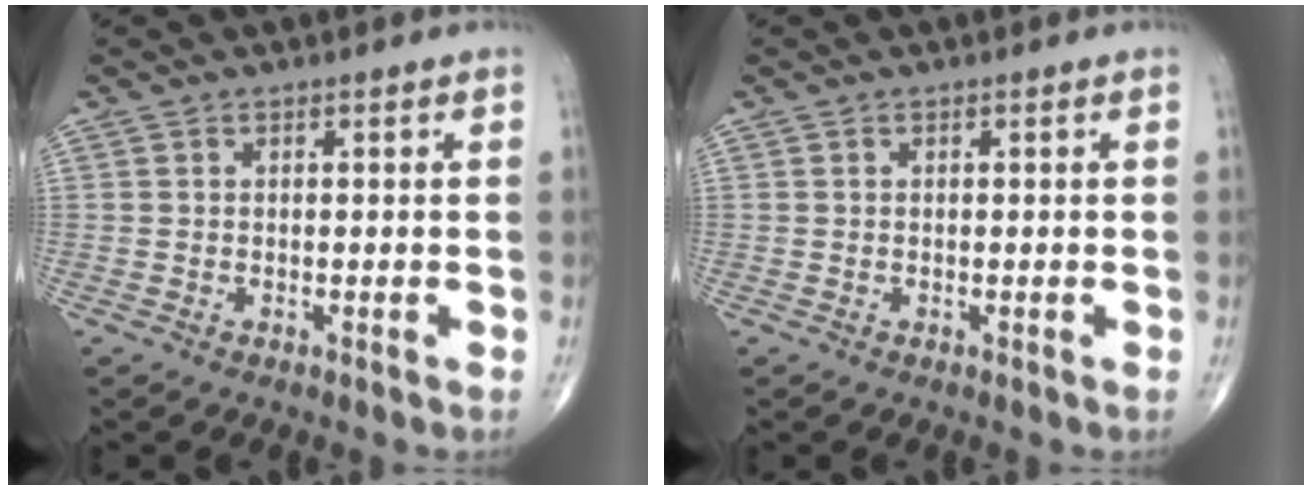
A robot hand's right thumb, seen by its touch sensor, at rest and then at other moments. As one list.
[{"total": 0.0}]